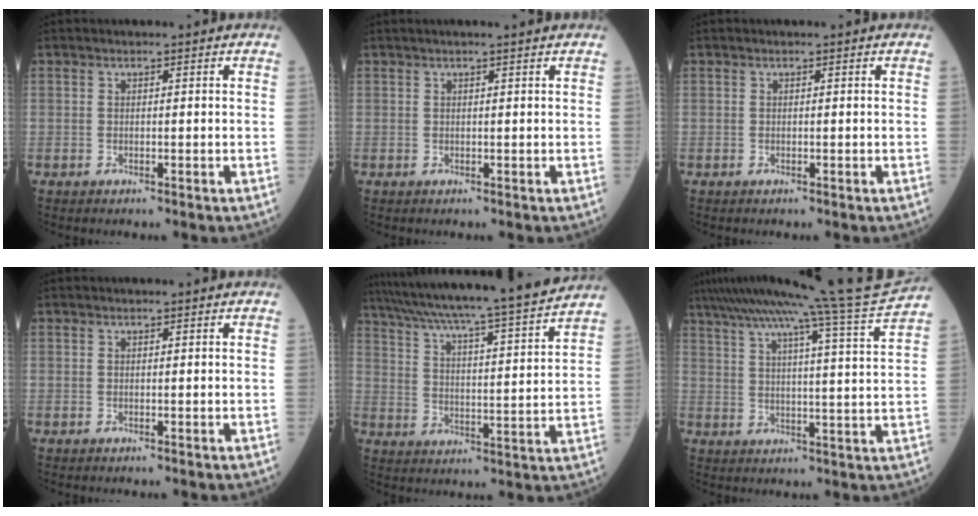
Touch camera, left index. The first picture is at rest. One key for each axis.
{"total": 2.3, "fx": 1.9, "fy": -0.4, "fz": 1.2, "tx": -0.015, "ty": 0.014, "tz": 0.030}
{"total": 0.0}
{"total": 0.0}
{"total": 22.3, "fx": 19.8, "fy": -0.9, "fz": 10.1, "tx": -0.175, "ty": -0.022, "tz": 0.286}
{"total": 17.3, "fx": 15.5, "fy": -3.6, "fz": 6.8, "tx": -0.124, "ty": -0.052, "tz": 0.214}